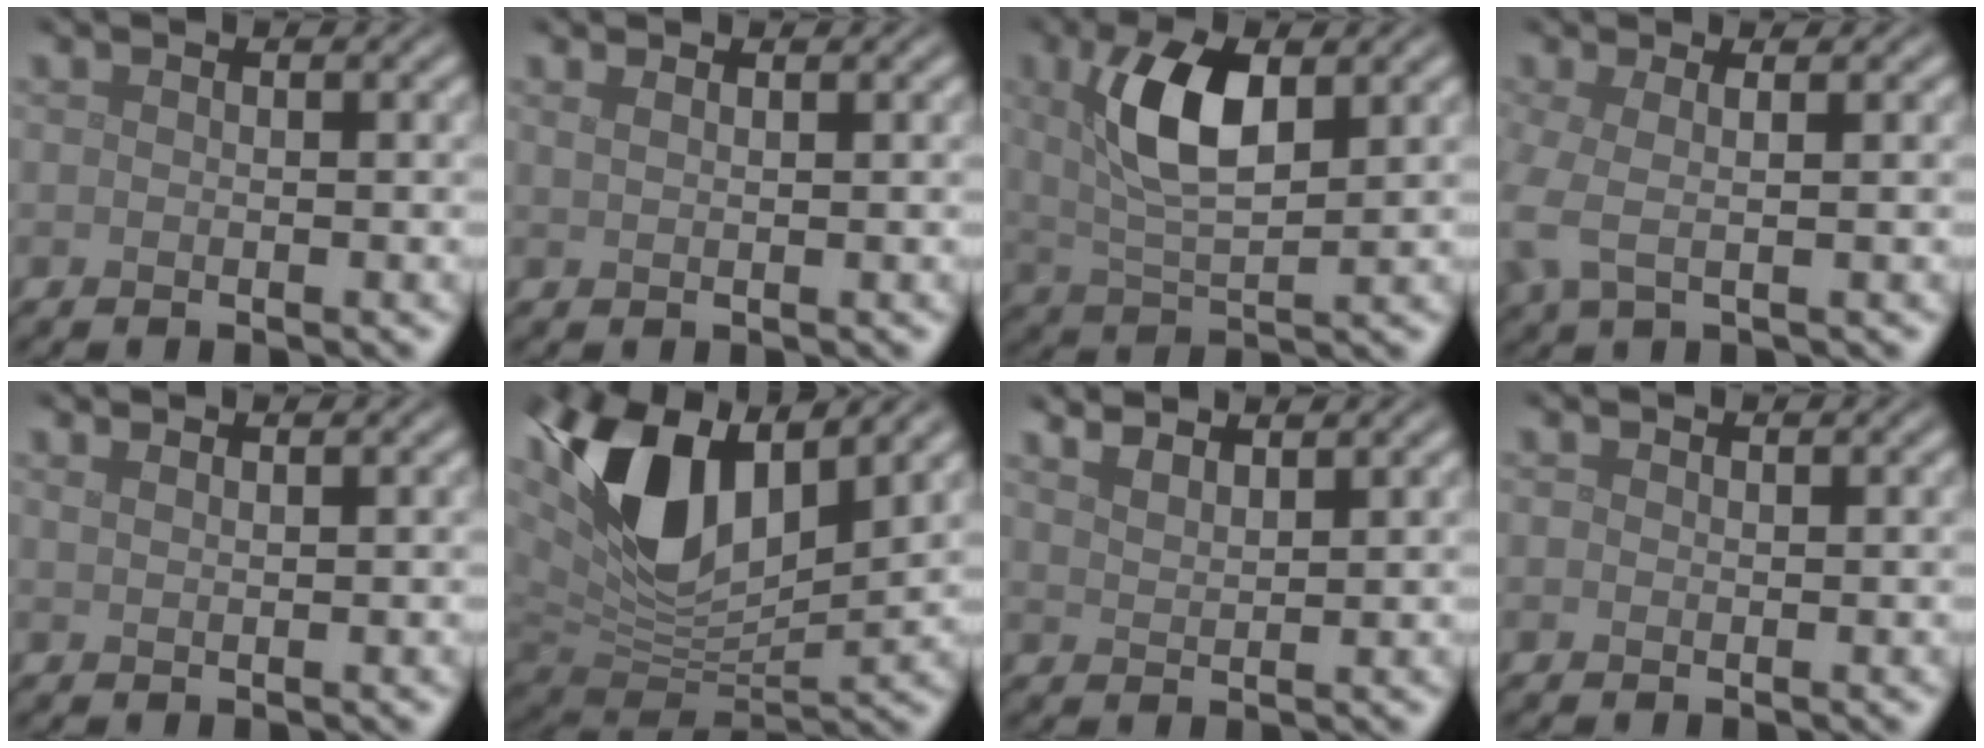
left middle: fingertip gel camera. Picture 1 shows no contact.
{"total": 1.6, "force": [1.1, 0.6, 0.9], "torque": [-0.004, -0.002, 0.005]}
{"total": 6.6, "force": [2.1, 2.8, 5.6], "torque": [-0.113, 0.006, 0.037]}
{"total": 3.0, "force": [-0.1, 0.9, 2.9], "torque": [-0.068, 0.001, -0.007]}
{"total": 1.2, "force": [1.0, 0.3, 0.6], "torque": [-0.006, 0.000, 0.012]}
{"total": 11.9, "force": [5.0, 6.0, 9.0], "torque": [-0.188, 0.006, 0.092]}
{"total": 3.3, "force": [2.8, 0.9, 1.5], "torque": [-0.011, 0.015, 0.027]}
{"total": 0.0}